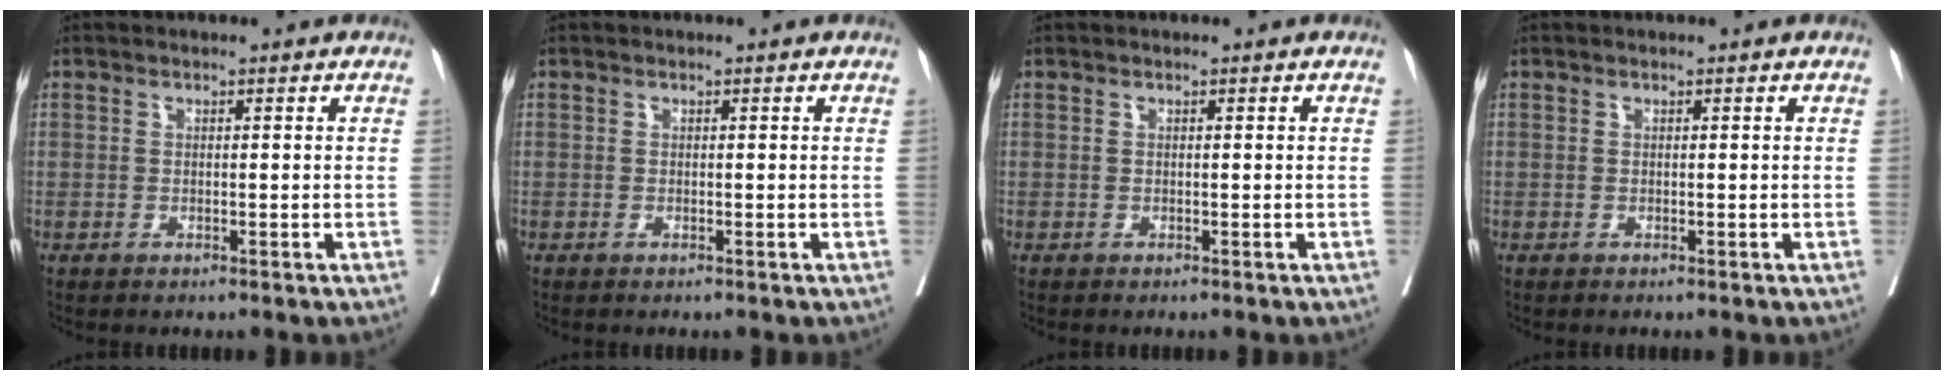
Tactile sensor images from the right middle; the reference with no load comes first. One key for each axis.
{"total": 0.0}
{"total": 0.0}
{"total": 0.0}